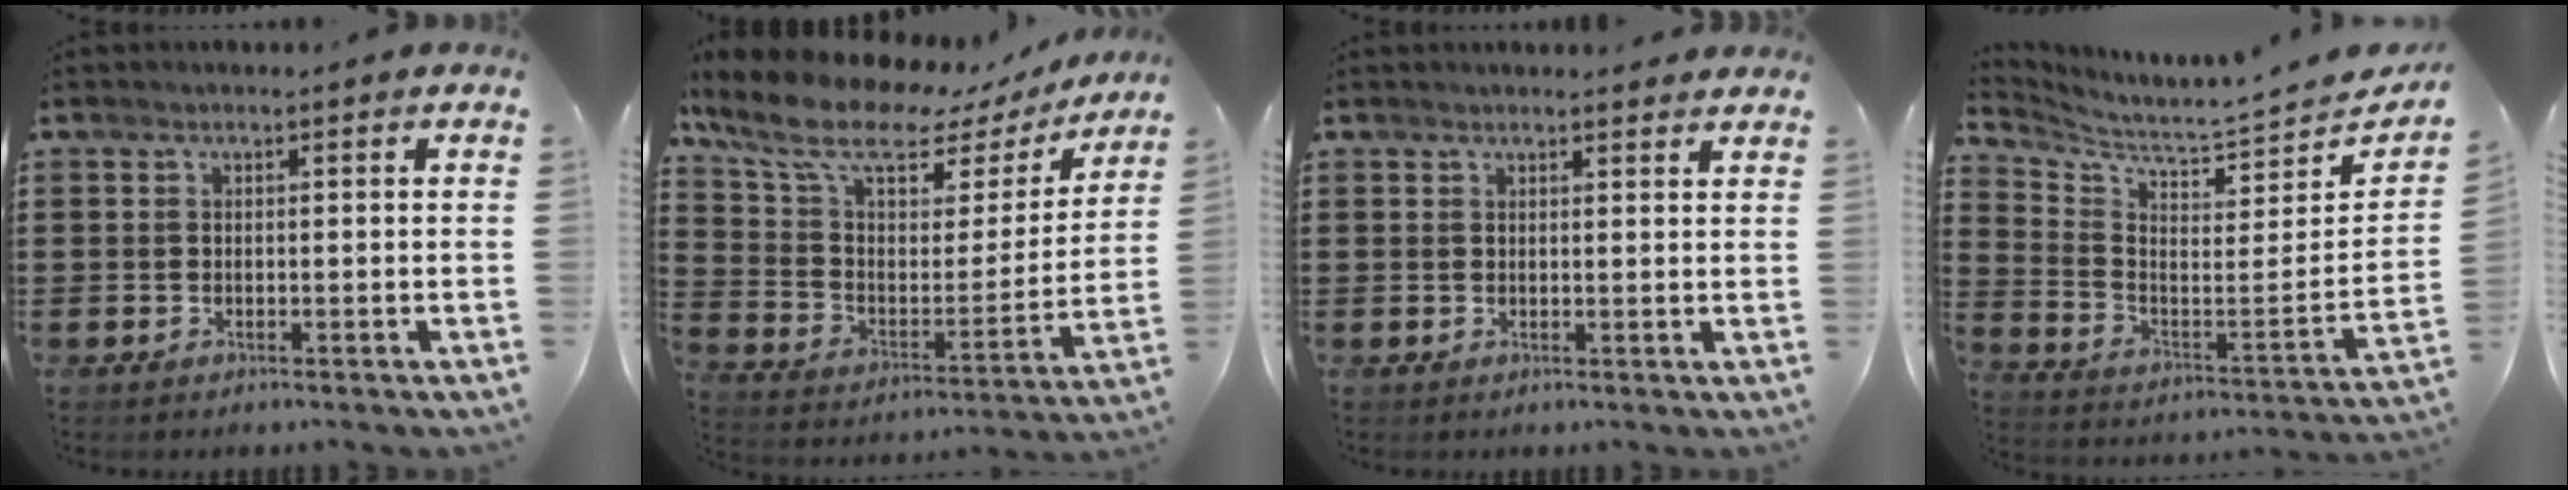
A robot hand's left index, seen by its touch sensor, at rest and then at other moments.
{"total": 11.9, "force": [8.6, 4.3, 7.0], "torque": [-0.162, -0.046, 0.146]}
{"total": 1.7, "force": [1.7, 0.1, 0.4], "torque": [-0.010, 0.002, 0.033]}
{"total": 4.7, "force": [4.6, -0.3, 1.0], "torque": [-0.048, -0.067, 0.071]}